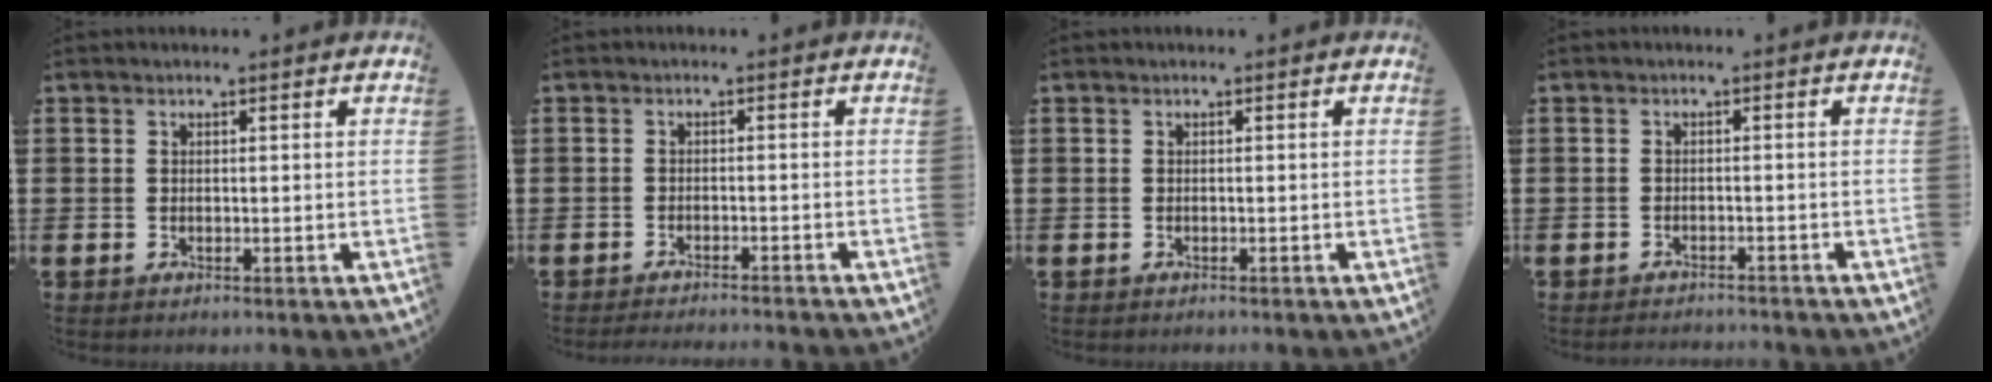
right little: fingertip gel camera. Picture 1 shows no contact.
{"total": 1.4, "force": [-1.4, -0.2, 0.2], "torque": [-0.002, 0.002, -0.028]}
{"total": 0.0}
{"total": 1.2, "force": [-1.2, -0.1, -0.1], "torque": [-0.002, 0.002, -0.025]}